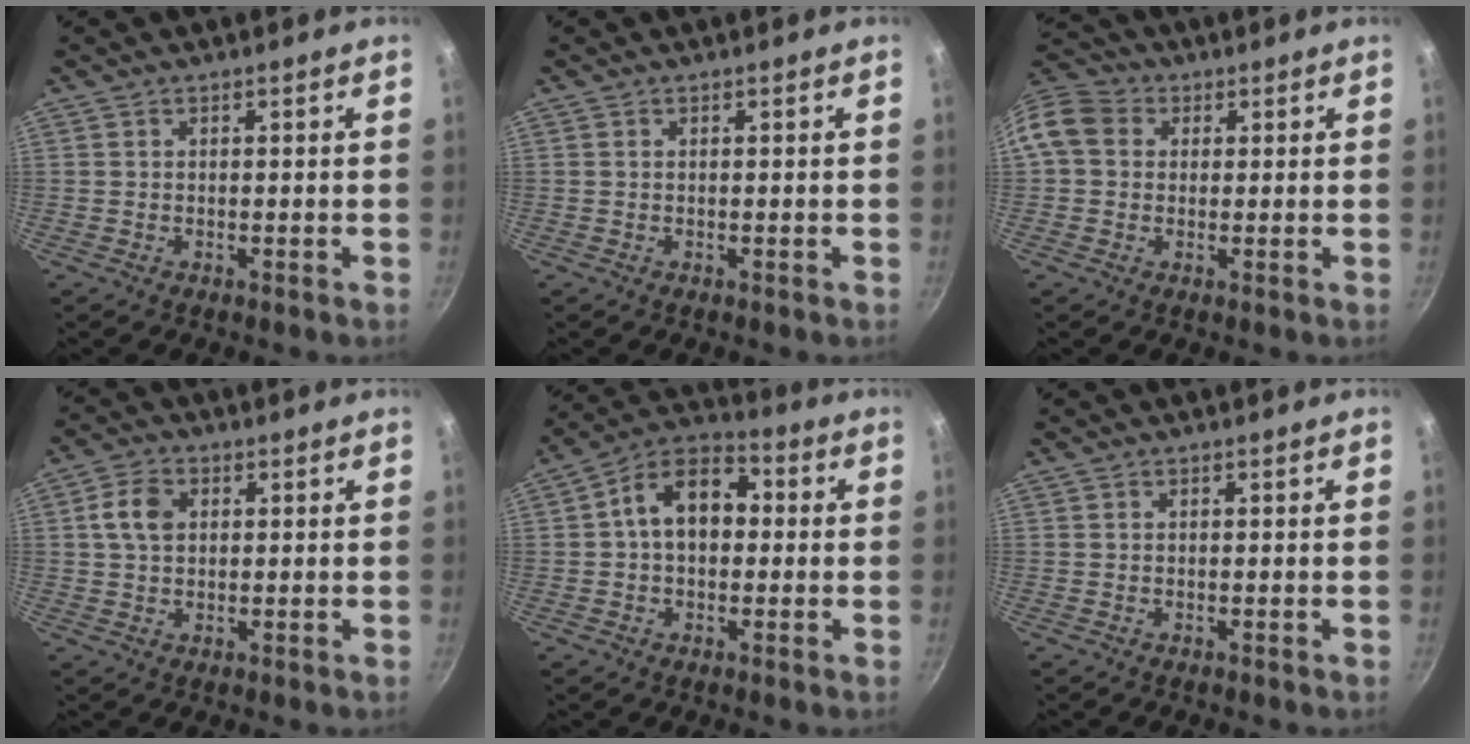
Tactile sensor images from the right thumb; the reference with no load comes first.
{"total": 0.0}
{"total": 9.6, "force": [1.7, 8.1, 4.9], "torque": [-0.082, 0.021, 0.012]}
{"total": 5.8, "force": [1.2, 4.1, 3.9], "torque": [-0.065, 0.008, 0.017]}
{"total": 11.1, "force": [1.0, 7.6, 8.0], "torque": [-0.092, 0.036, -0.002]}
{"total": 0.0}